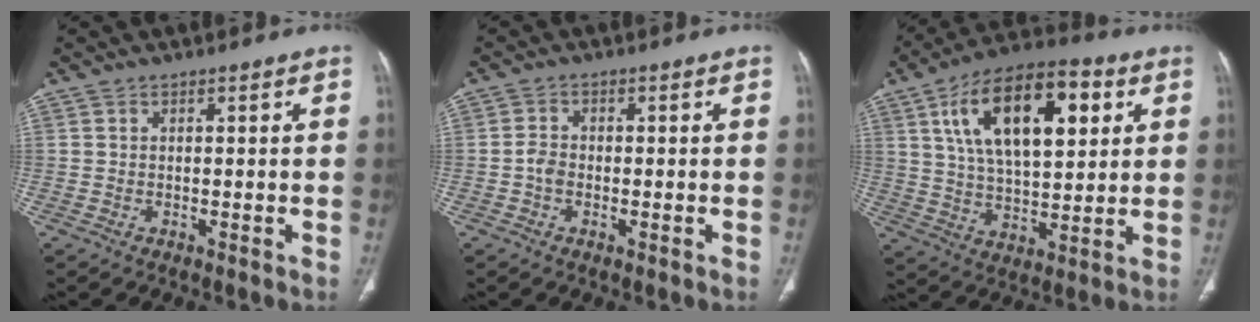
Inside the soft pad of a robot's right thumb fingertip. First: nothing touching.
{"total": 2.4, "force": [-0.6, 1.6, 1.7], "torque": [-0.034, 0.007, -0.017]}
{"total": 20.9, "force": [7.2, 10.0, 16.9], "torque": [-0.255, -0.004, 0.117]}